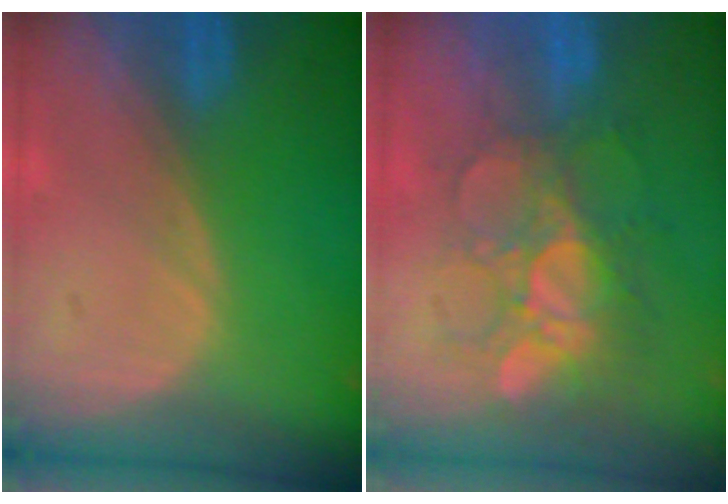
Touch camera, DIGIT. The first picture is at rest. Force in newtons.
{"total": 9.6, "press": 8.5, "slide": 4.4}